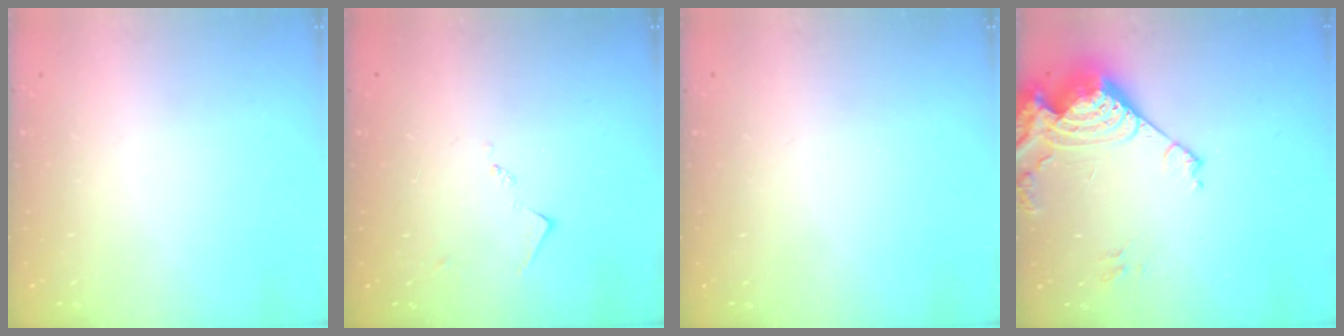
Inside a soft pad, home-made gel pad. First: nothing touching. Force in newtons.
{"total": 7.1, "press": 7.0, "slide": 0.9}
{"total": 0.0}
{"total": 15.3, "press": 15.2, "slide": 1.8}